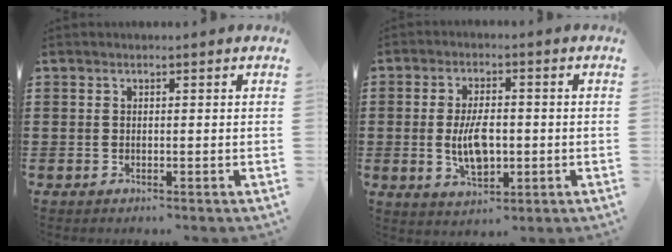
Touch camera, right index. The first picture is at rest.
{"total": 6.9, "force": [-0.6, 3.3, 6.0], "torque": [-0.119, -0.004, -0.016]}